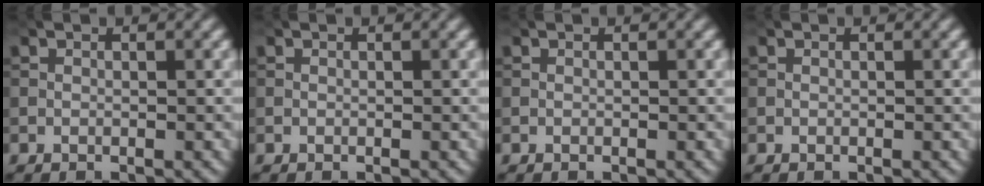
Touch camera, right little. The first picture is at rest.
{"total": 0.0}
{"total": 0.0}
{"total": 0.0}